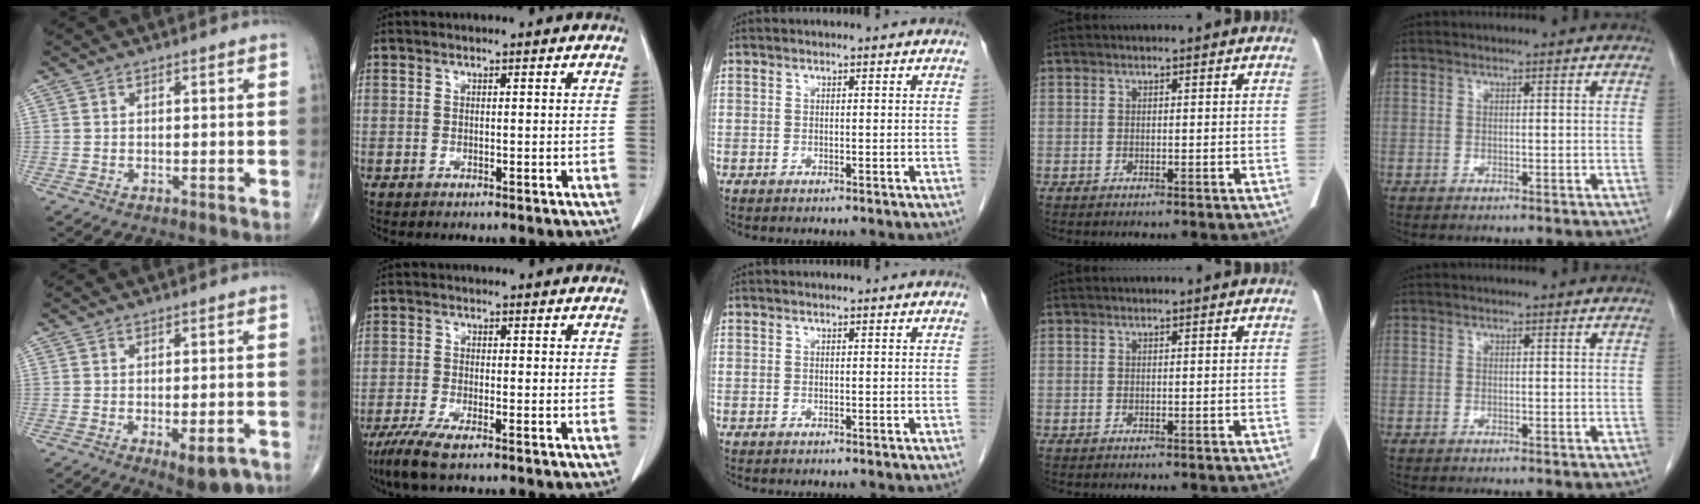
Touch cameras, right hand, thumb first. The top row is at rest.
{"thumb": {"total": 6.2, "force": [-2.8, 2.3, 5.0], "torque": [-0.062, 0.007, -0.028]}, "index": {"total": 5.3, "force": [-3.6, 0.7, 3.8], "torque": [-0.078, -0.015, -0.065]}}